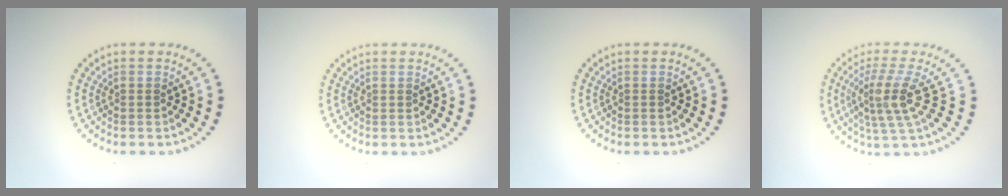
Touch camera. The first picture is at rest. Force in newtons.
{"total": 0.0}
{"total": 0.0}
{"total": 4.1, "press": 3.0, "slide": 2.9}